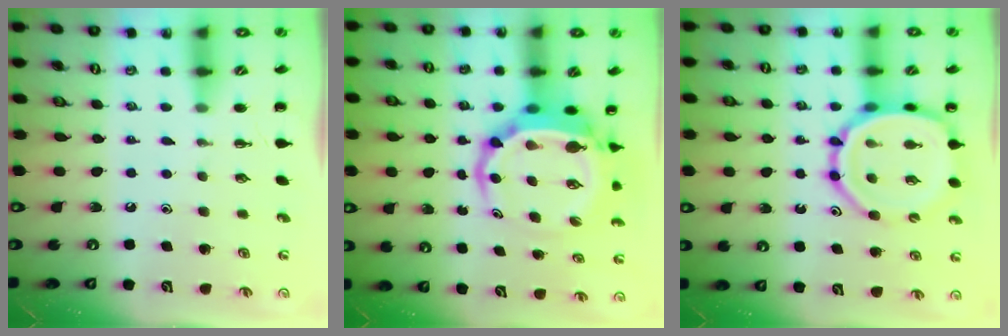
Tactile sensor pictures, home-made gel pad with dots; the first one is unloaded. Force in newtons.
{"total": 7.3, "press": 7.1, "slide": 1.8}
{"total": 14.3, "press": 14.0, "slide": 2.5}